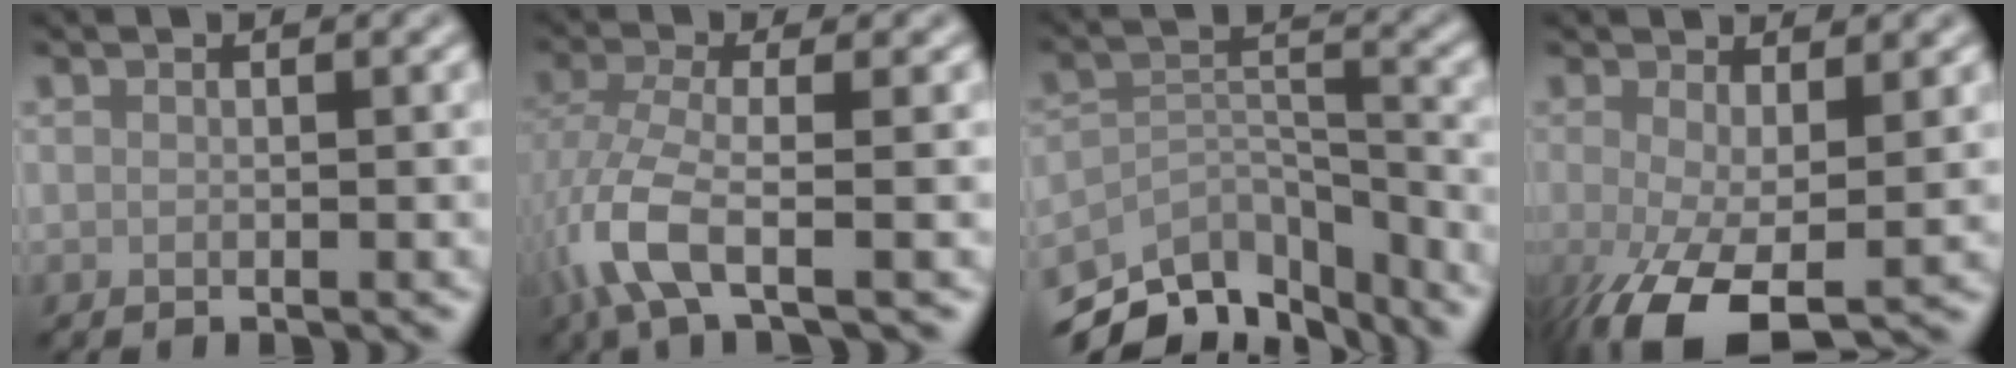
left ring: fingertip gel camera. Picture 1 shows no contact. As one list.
[{"total": 5.6, "force": [-2.0, 1.8, 4.9], "torque": [-0.120, -0.006, -0.050]}, {"total": 8.5, "force": [-6.8, 3.5, 3.8], "torque": [-0.076, -0.007, -0.114]}, {"total": 7.2, "force": [-1.8, 3.0, 6.3], "torque": [-0.128, -0.021, -0.024]}]